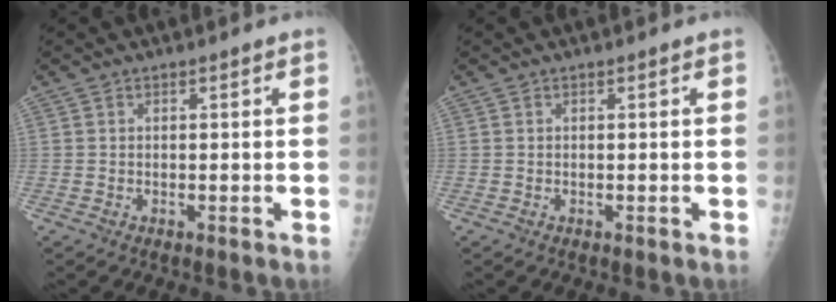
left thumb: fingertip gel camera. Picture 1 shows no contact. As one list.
[{"total": 0.0}]